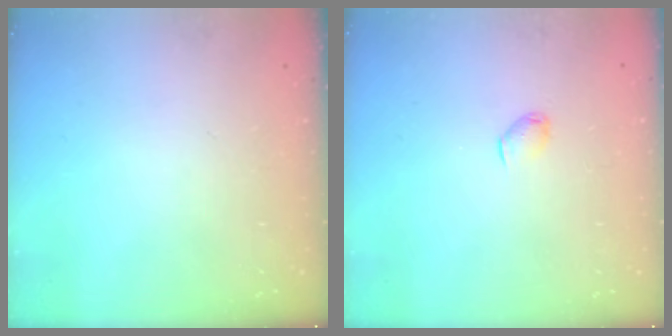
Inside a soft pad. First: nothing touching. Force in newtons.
{"total": 3.0, "press": 3.0, "slide": 0.5}